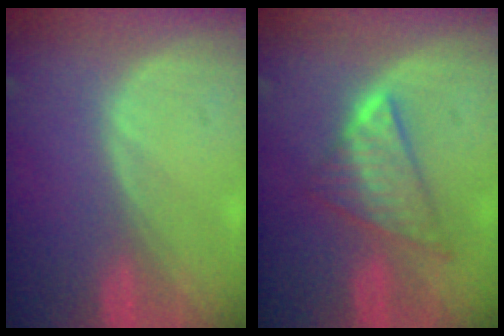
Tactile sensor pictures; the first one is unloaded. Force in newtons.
{"total": 6.5, "press": 6.5, "slide": 0.2}